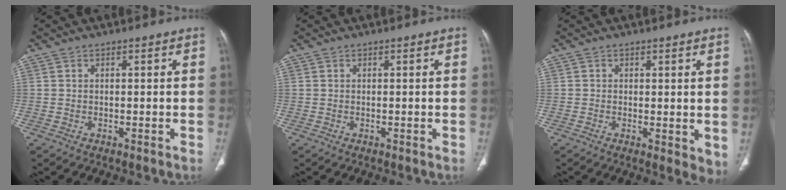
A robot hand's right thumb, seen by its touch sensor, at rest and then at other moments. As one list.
[{"total": 0.0}, {"total": 4.1, "force": [0.0, 1.8, 3.7], "torque": [-0.041, -0.013, 0.001]}]